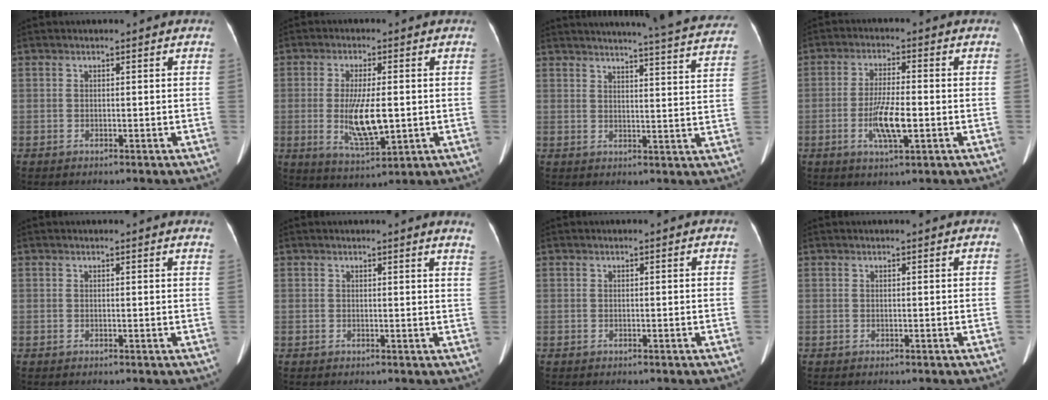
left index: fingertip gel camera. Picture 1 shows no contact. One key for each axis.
{"total": 8.5, "fx": -0.7, "fy": 2.2, "fz": 8.2, "tx": -0.158, "ty": -0.018, "tz": -0.008}
{"total": 23.7, "fx": 22.2, "fy": 0.3, "fz": 8.4, "tx": -0.117, "ty": -0.060, "tz": 0.250}
{"total": 6.8, "fx": -1.8, "fy": 1.2, "fz": 6.5, "tx": -0.125, "ty": -0.006, "tz": -0.033}
{"total": 5.3, "fx": 5.1, "fy": 0.2, "fz": 1.4, "tx": -0.010, "ty": 0.002, "tz": 0.035}
{"total": 5.3, "fx": 5.0, "fy": -0.5, "fz": 1.6, "tx": -0.011, "ty": -0.023, "tz": 0.026}
{"total": 0.9, "fx": 0.9, "fy": 0.0, "fz": 0.3, "tx": -0.005, "ty": 0.016, "tz": 0.012}
{"total": 2.3, "fx": 2.2, "fy": 0.1, "fz": 0.7, "tx": -0.007, "ty": 0.017, "tz": 0.026}